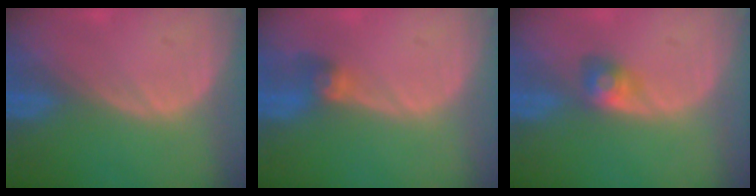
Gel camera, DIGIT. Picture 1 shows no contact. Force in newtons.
{"total": 2.7, "press": 2.7, "slide": 0.3}
{"total": 2.9, "press": 2.7, "slide": 1.0}